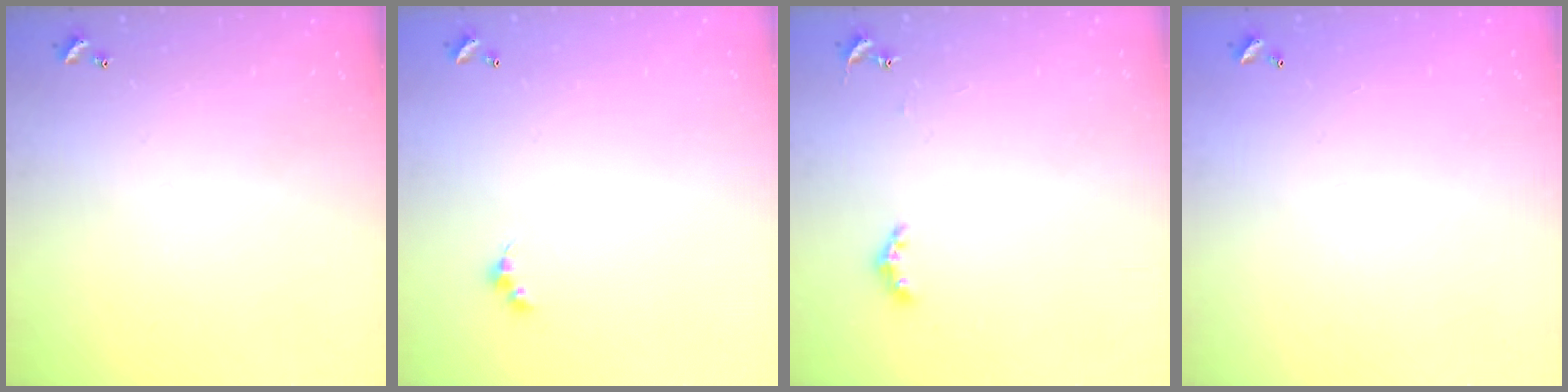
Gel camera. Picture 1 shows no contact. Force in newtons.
{"total": 2.5, "press": 2.5, "slide": 0.4}
{"total": 4.0, "press": 4.0, "slide": 0.6}
{"total": 2.9, "press": 2.9, "slide": 0.1}